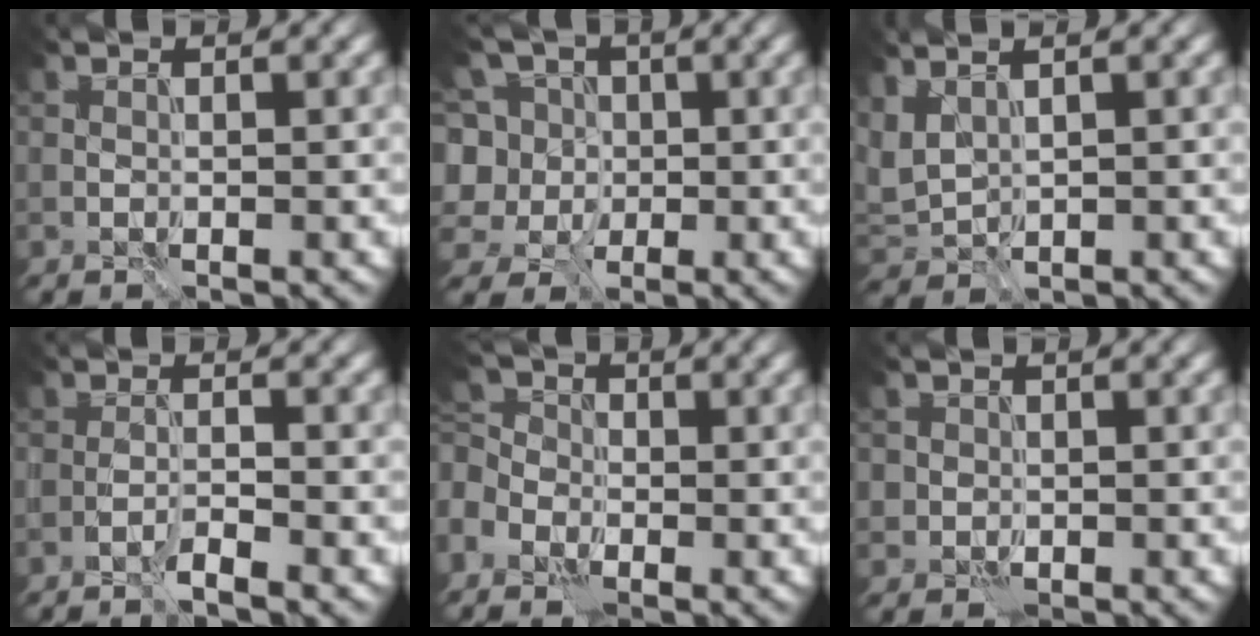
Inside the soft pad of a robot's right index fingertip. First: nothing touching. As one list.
[{"total": 7.8, "force": [1.2, 7.0, 3.1], "torque": [-0.074, 0.032, -0.005]}, {"total": 2.9, "force": [1.5, 1.6, 1.9], "torque": [-0.058, 0.008, 0.038]}, {"total": 1.9, "force": [-1.4, 0.1, 1.3], "torque": [-0.019, 0.005, -0.032]}, {"total": 4.7, "force": [-2.2, 3.3, 2.5], "torque": [-0.052, -0.001, -0.041]}, {"total": 1.2, "force": [0.1, 1.2, 0.0], "torque": [0.012, 0.000, -0.001]}]